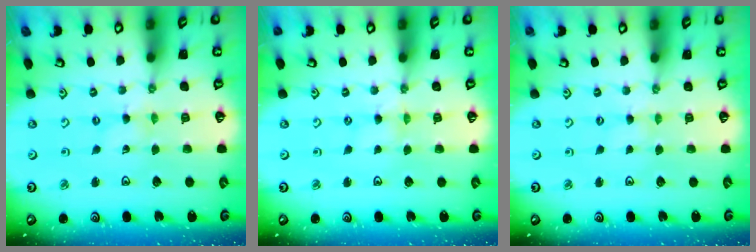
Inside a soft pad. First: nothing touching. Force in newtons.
{"total": 0.6, "press": 0.6, "slide": 0.1}
{"total": 0.8, "press": 0.8, "slide": 0.2}